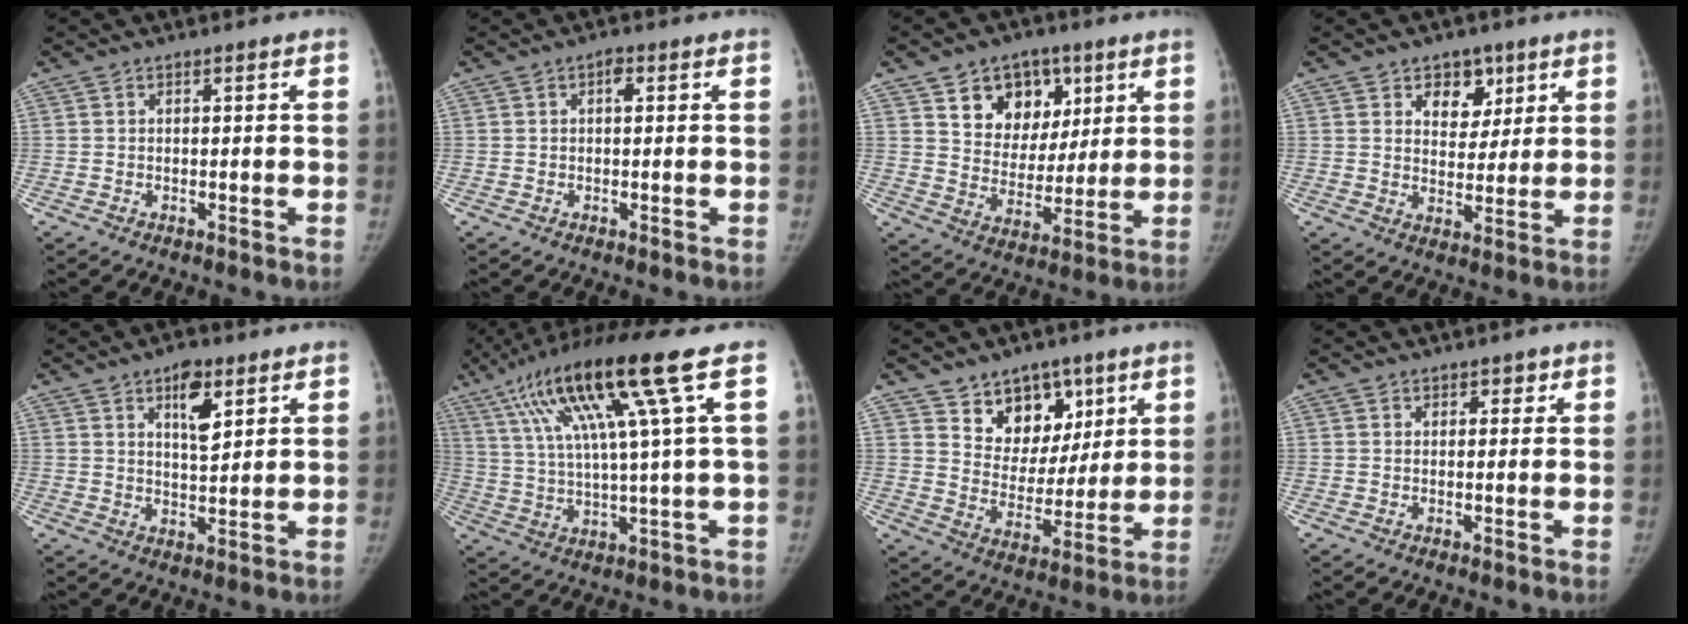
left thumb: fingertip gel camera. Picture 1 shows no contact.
{"total": 1.6, "force": [0.4, 0.9, 1.3], "torque": [-0.015, 0.004, 0.003]}
{"total": 13.5, "force": [6.5, 10.2, 6.1], "torque": [-0.048, -0.025, 0.110]}
{"total": 7.5, "force": [4.0, 5.4, 3.4], "torque": [-0.012, -0.019, 0.061]}
{"total": 7.3, "force": [3.8, 3.2, 5.3], "torque": [-0.065, -0.023, 0.059]}
{"total": 18.5, "force": [8.0, 0.3, 16.7], "torque": [-0.306, -0.004, 0.141]}
{"total": 12.4, "force": [7.5, 8.7, 4.7], "torque": [-0.025, -0.041, 0.131]}
{"total": 1.8, "force": [1.2, 1.2, 0.7], "torque": [0.011, -0.005, 0.012]}